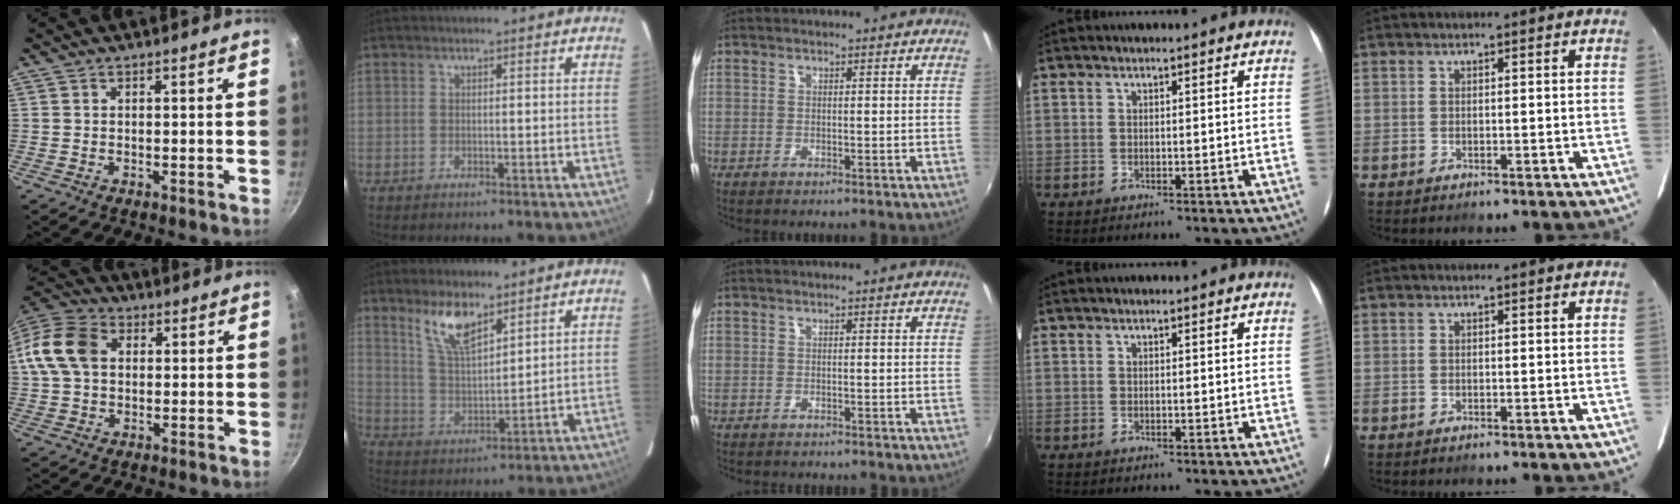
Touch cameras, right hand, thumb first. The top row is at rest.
{"thumb": {"total": 12.4, "force": [2.0, 9.1, 8.2], "torque": [-0.147, 0.022, 0.020]}, "index": {"total": 8.6, "force": [6.0, 2.8, 5.4], "torque": [-0.097, 0.000, 0.127]}, "middle": {"total": 1.6, "force": [-1.5, 0.4, 0.4], "torque": [-0.014, -0.010, -0.024]}}